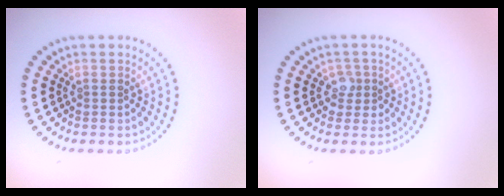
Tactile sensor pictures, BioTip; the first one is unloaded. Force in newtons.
{"total": 1.7, "press": 1.4, "slide": 0.9}